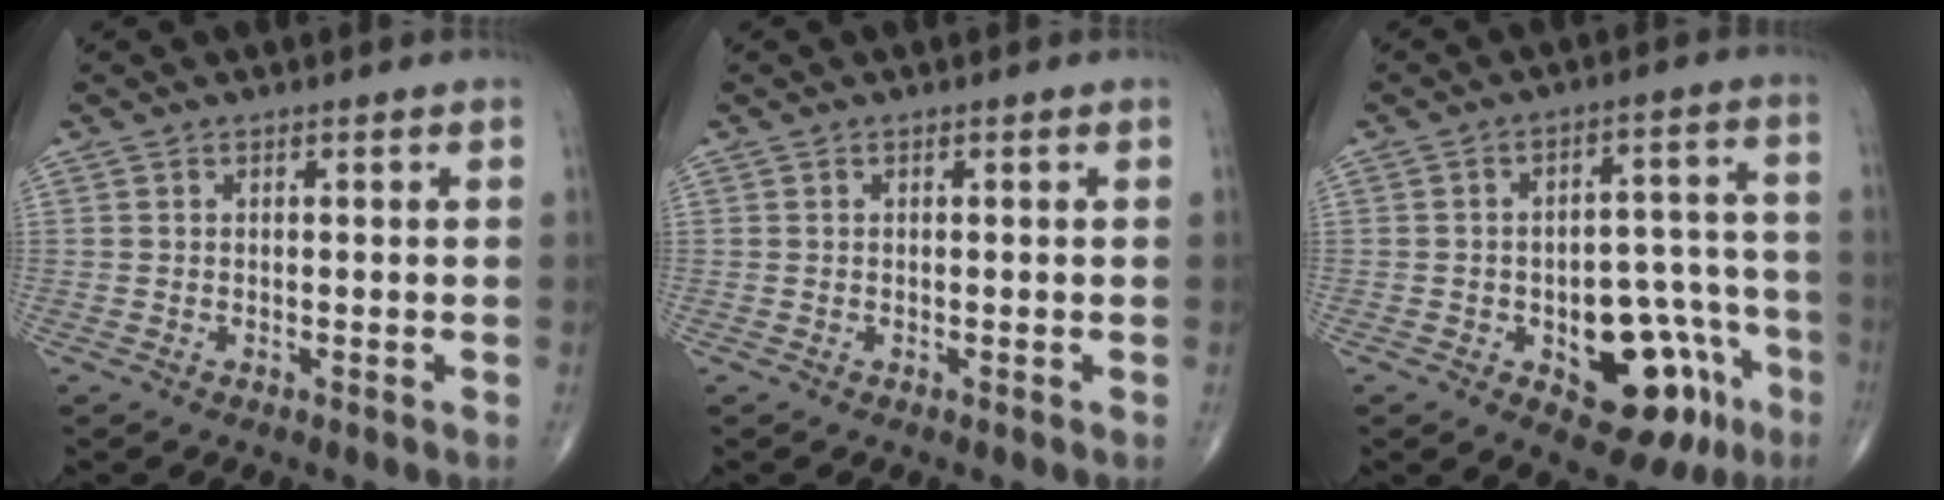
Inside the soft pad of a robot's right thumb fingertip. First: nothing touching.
{"total": 0.0}
{"total": 16.2, "force": [-6.9, 8.8, 11.8], "torque": [-0.102, 0.058, -0.080]}